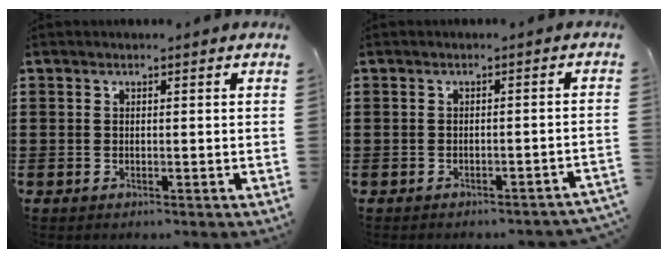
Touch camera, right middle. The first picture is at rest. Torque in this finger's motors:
{"motor_torque": [0.65, -0.65, 0.02, 0.04]}